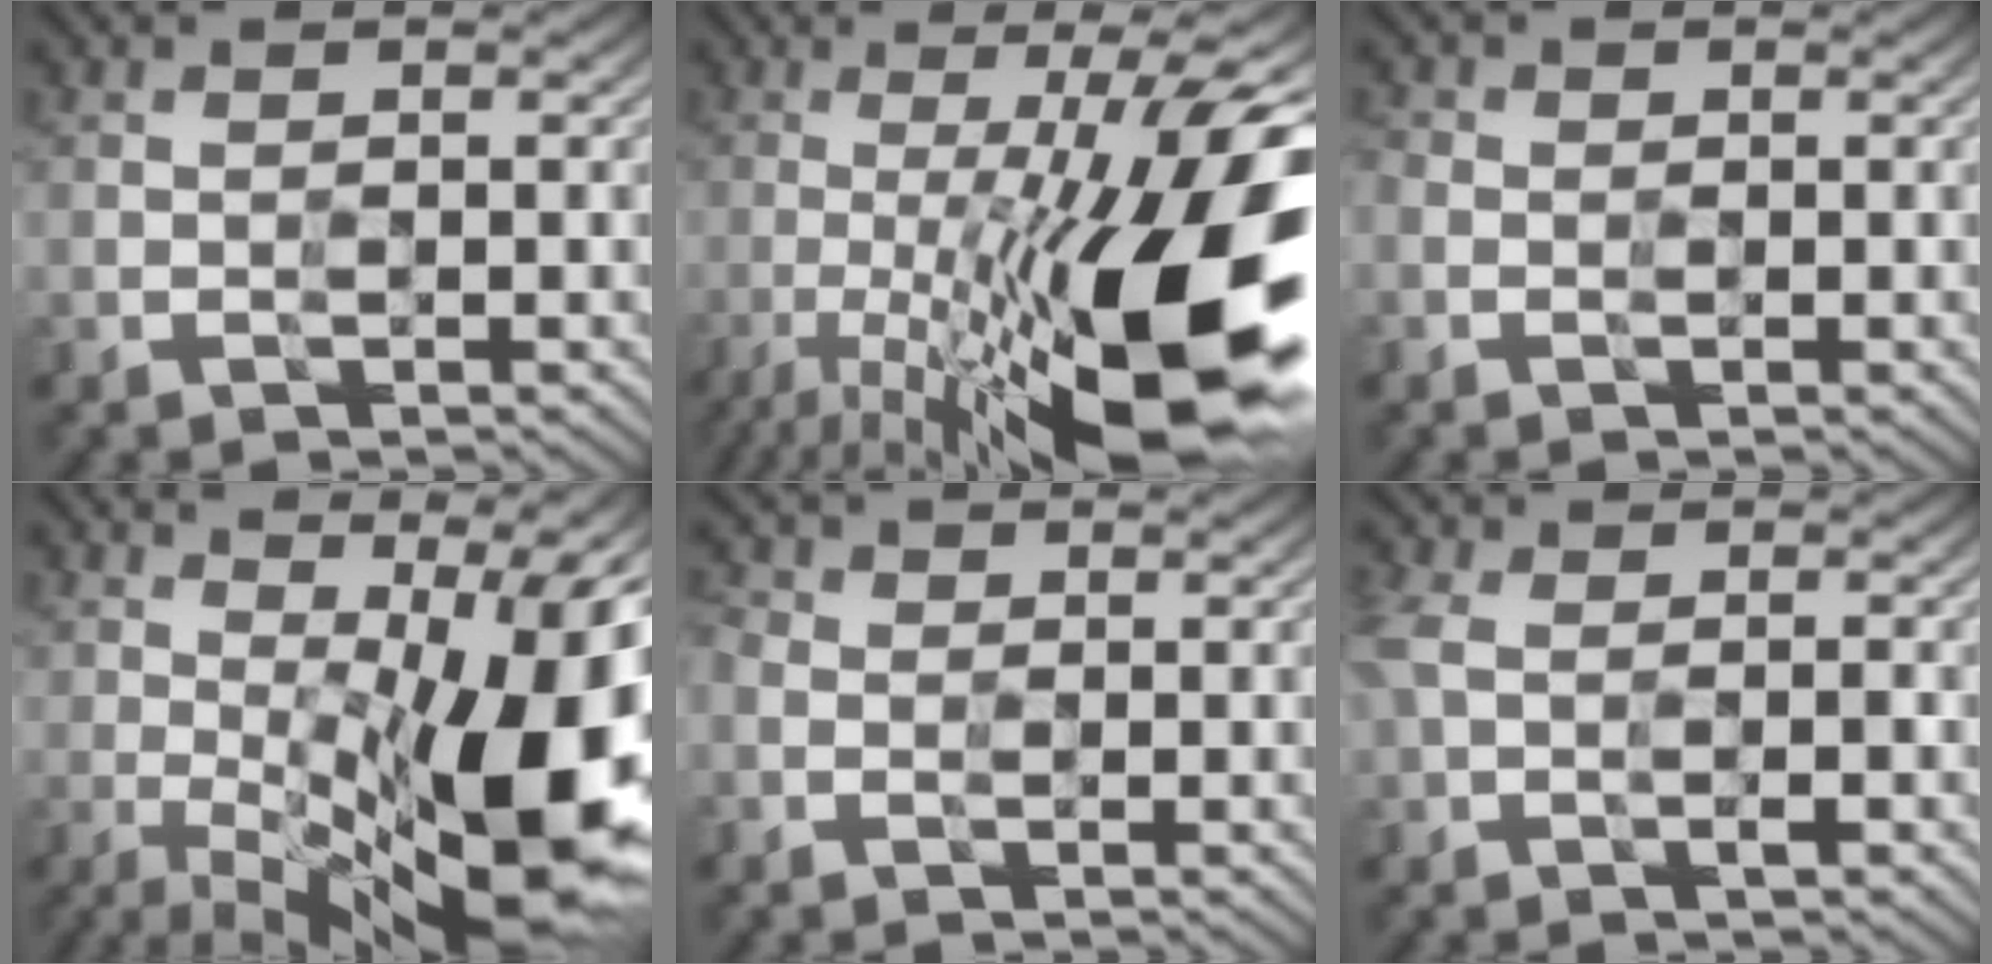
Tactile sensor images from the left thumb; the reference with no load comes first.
{"total": 18.3, "force": [-6.0, 4.0, 16.8], "torque": [-0.231, 0.008, -0.091]}
{"total": 1.4, "force": [-0.5, 1.0, 0.8], "torque": [-0.020, -0.006, -0.013]}
{"total": 18.7, "force": [0.0, 6.8, 17.4], "torque": [-0.219, 0.016, -0.001]}
{"total": 2.6, "force": [-0.8, 1.8, 1.7], "torque": [-0.030, -0.007, -0.020]}
{"total": 3.3, "force": [-0.8, 1.4, 2.9], "torque": [-0.072, -0.002, -0.020]}